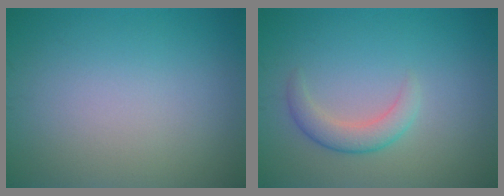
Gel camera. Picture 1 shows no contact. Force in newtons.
{"total": 2.4, "press": 2.4, "slide": 0.2}